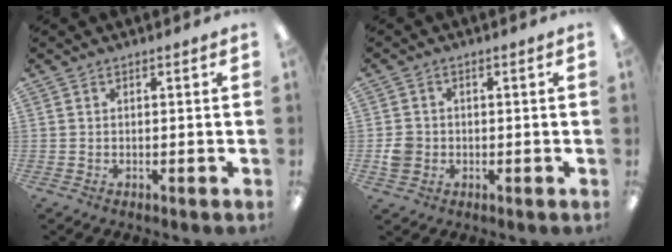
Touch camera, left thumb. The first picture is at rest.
{"total": 3.7, "force": [-0.7, 3.4, 1.3], "torque": [-0.022, 0.008, -0.011]}